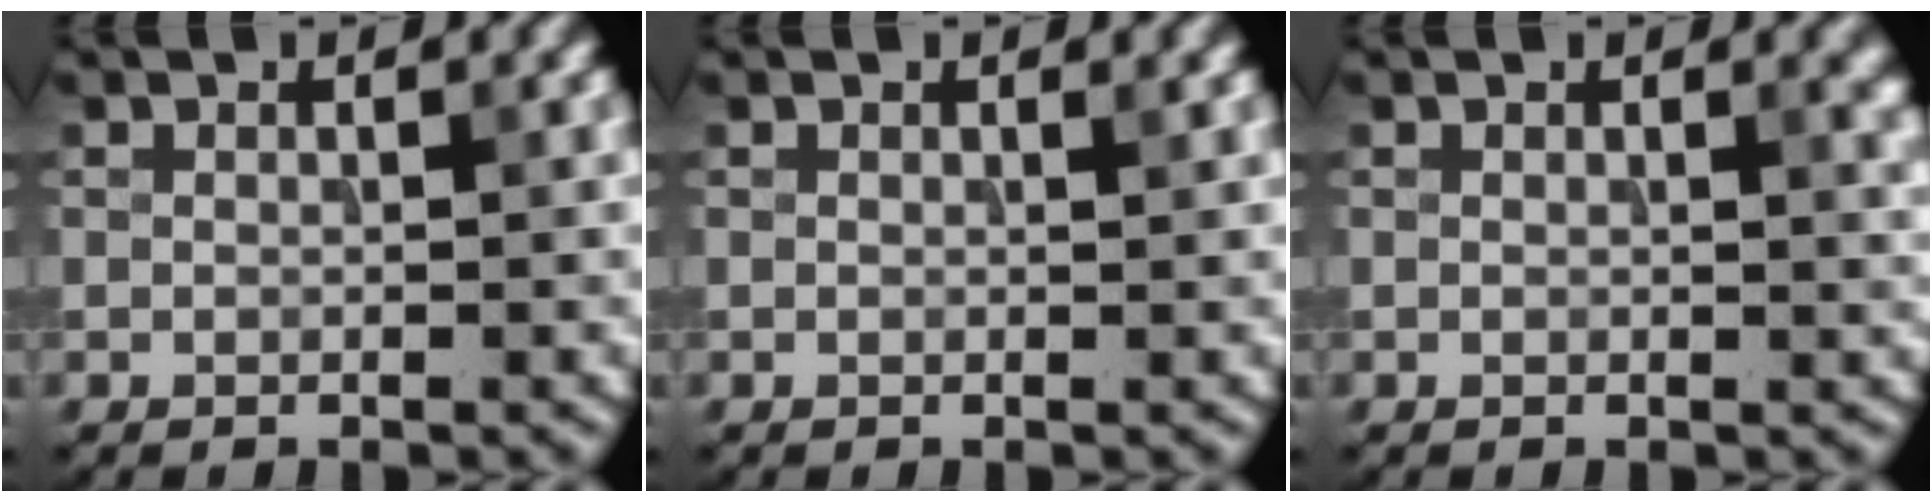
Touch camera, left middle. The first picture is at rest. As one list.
[{"total": 0.0}, {"total": 1.4, "force": [0.9, 0.4, 1.0], "torque": [-0.012, -0.005, 0.015]}]